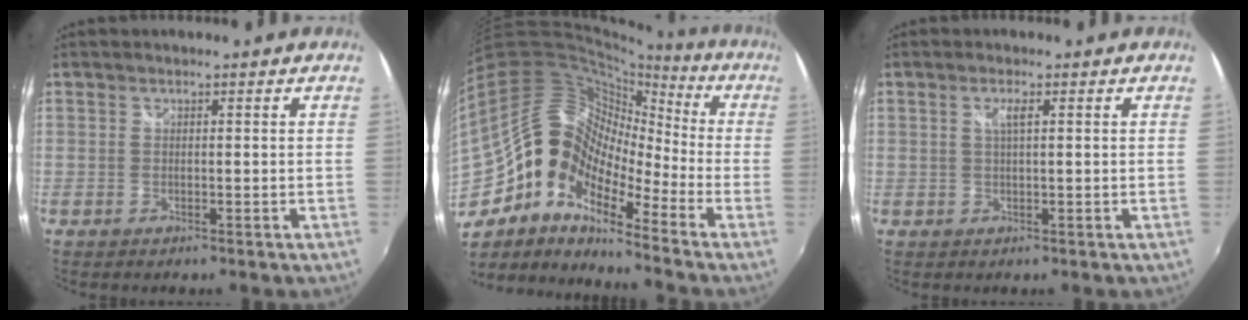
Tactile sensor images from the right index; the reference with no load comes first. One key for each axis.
{"total": 20.7, "fx": -9.3, "fy": 11.4, "fz": 14.5, "tx": -0.266, "ty": -0.013, "tz": -0.194}
{"total": 1.8, "fx": 0.6, "fy": 0.1, "fz": 1.7, "tx": -0.032, "ty": 0.001, "tz": 0.009}